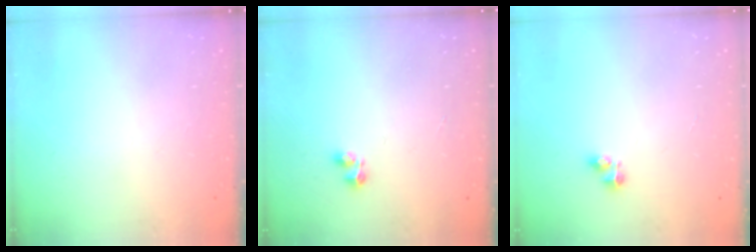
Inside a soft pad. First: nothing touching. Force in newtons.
{"total": 2.2, "press": 2.1, "slide": 0.7}
{"total": 4.1, "press": 4.1, "slide": 0.6}